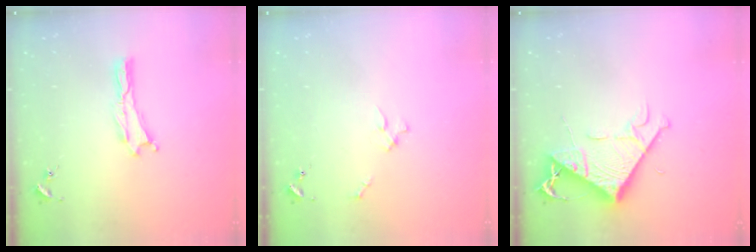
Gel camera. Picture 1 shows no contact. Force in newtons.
{"total": 2.3, "press": 2.2, "slide": 0.3}
{"total": 8.0, "press": 7.9, "slide": 0.8}